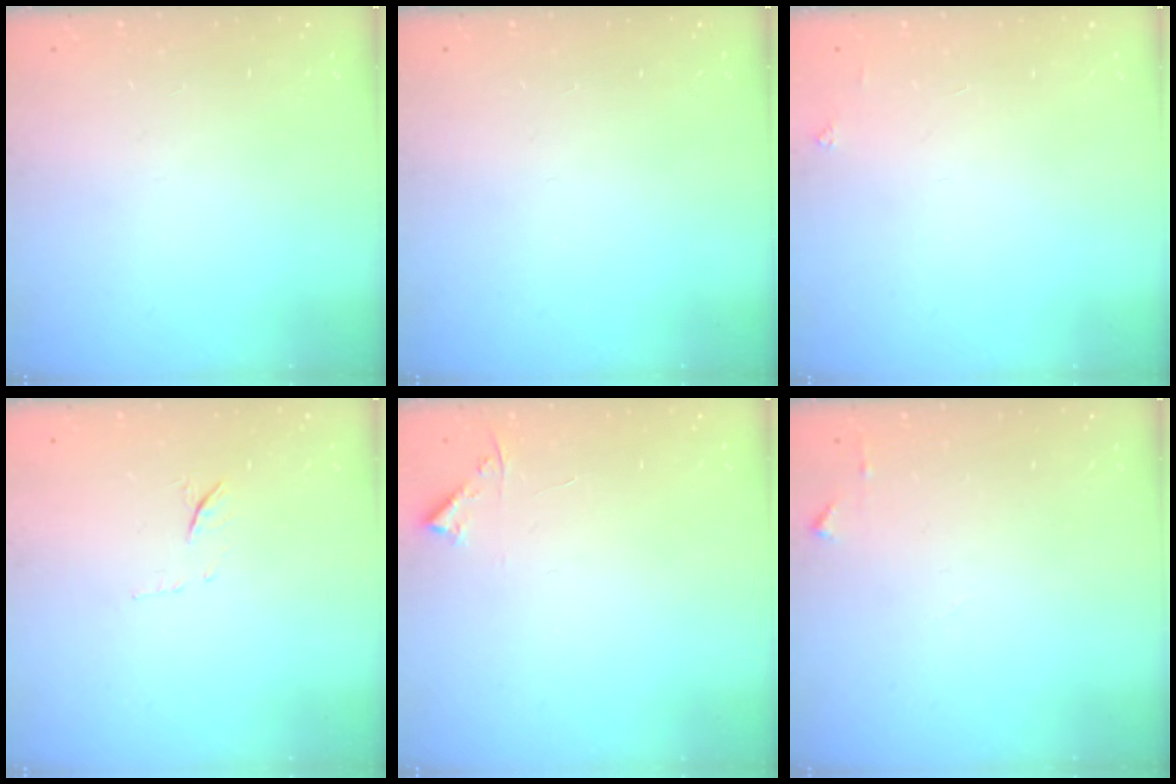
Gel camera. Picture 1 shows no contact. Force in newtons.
{"total": 0.0}
{"total": 3.8, "press": 3.8, "slide": 0.4}
{"total": 6.1, "press": 5.9, "slide": 1.5}
{"total": 3.1, "press": 3.0, "slide": 0.3}
{"total": 5.1, "press": 5.1, "slide": 0.6}